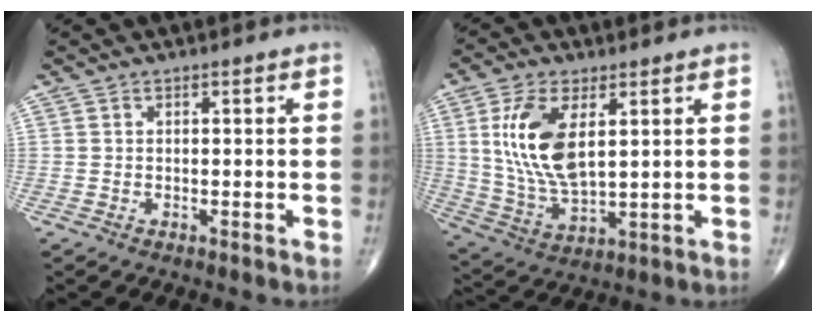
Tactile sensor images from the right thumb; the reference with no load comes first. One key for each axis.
{"total": 13.4, "fx": 3.6, "fy": 6.3, "fz": 11.3, "tx": -0.225, "ty": -0.018, "tz": 0.078}